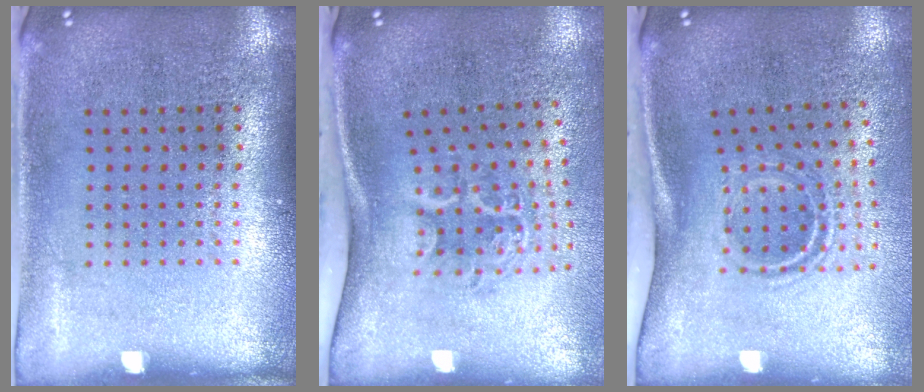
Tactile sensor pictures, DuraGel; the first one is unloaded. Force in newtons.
{"total": 2.2, "press": 1.4, "slide": 1.7}
{"total": 1.8, "press": 1.1, "slide": 1.4}